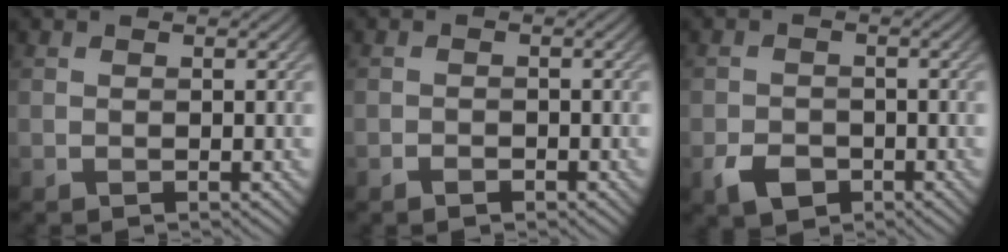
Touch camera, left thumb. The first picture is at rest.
{"total": 0.8, "force": [-0.7, 0.4, 0.3], "torque": [-0.005, 0.002, -0.014]}
{"total": 3.1, "force": [-1.7, 2.1, 1.6], "torque": [-0.032, -0.003, -0.037]}